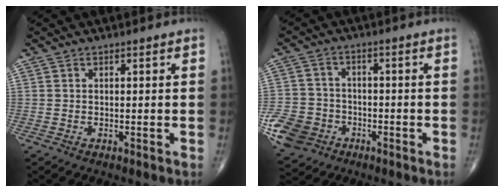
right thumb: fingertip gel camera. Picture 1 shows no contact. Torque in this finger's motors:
{"motor_torque": [0.86, 0.39, 0.19, -0.64, 0.16]}